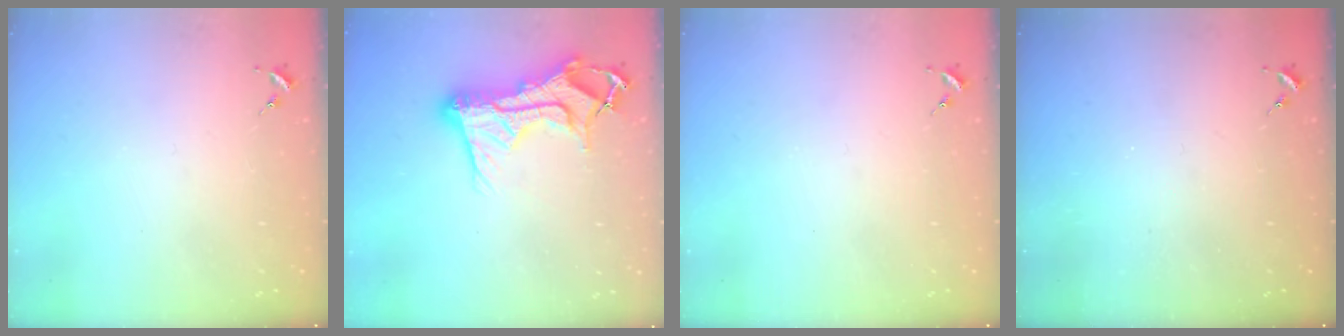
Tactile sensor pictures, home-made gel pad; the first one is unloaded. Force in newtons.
{"total": 19.3, "press": 19.2, "slide": 1.9}
{"total": 0.0}
{"total": 0.0}